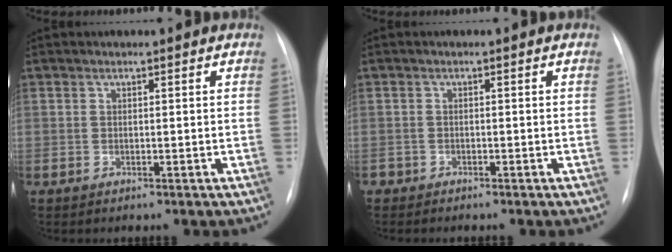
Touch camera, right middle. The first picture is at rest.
{"total": 1.2, "force": [-1.0, 0.6, 0.0], "torque": [-0.006, 0.001, -0.019]}